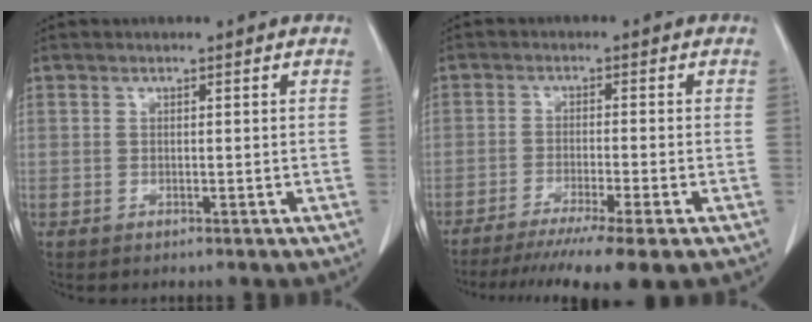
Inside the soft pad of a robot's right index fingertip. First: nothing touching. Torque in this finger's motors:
{"motor_torque": [1.13, -1.01, 0.35, 0.12]}